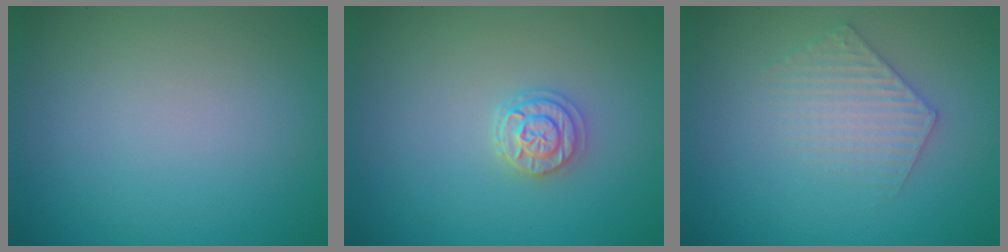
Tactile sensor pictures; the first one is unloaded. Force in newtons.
{"total": 2.2, "press": 2.0, "slide": 0.8}
{"total": 2.9, "press": 2.9, "slide": 0.5}